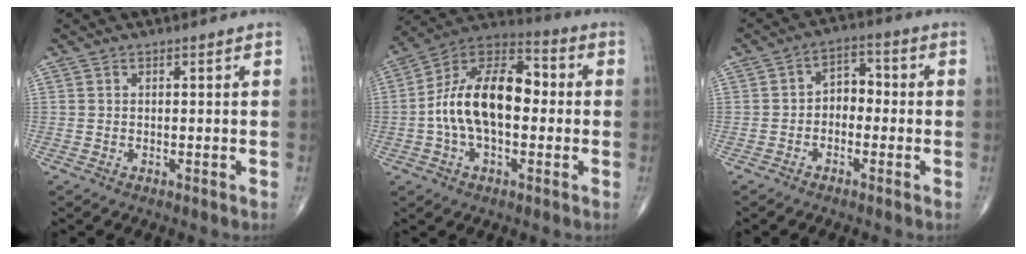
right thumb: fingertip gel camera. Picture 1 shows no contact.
{"total": 17.5, "force": [-0.4, 9.7, 14.6], "torque": [-0.246, 0.041, -0.019]}
{"total": 4.9, "force": [-1.0, 3.5, 3.2], "torque": [-0.027, 0.030, -0.030]}